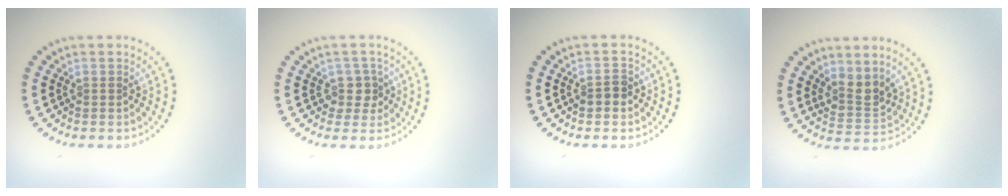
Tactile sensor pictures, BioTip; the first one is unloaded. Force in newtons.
{"total": 2.2, "press": 1.7, "slide": 1.3}
{"total": 1.6, "press": 1.5, "slide": 0.3}
{"total": 2.6, "press": 2.0, "slide": 1.6}